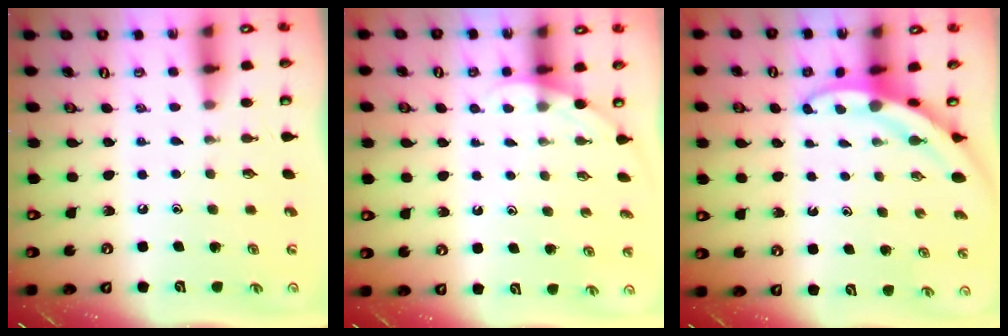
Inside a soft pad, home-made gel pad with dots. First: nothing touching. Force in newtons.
{"total": 2.5, "press": 2.5, "slide": 0.2}
{"total": 3.3, "press": 3.3, "slide": 0.2}